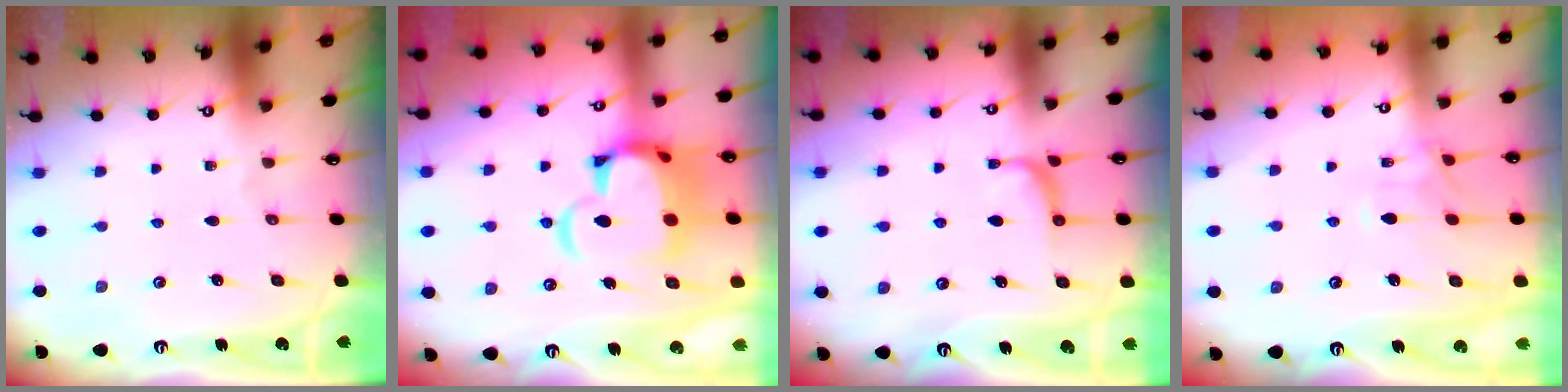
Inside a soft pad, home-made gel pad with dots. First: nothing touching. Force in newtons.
{"total": 10.5, "press": 10.3, "slide": 1.9}
{"total": 1.0, "press": 0.9, "slide": 0.4}
{"total": 1.1, "press": 0.3, "slide": 1.1}